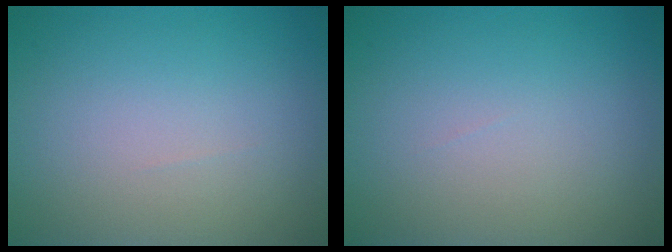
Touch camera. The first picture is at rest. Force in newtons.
{"total": 0.0}